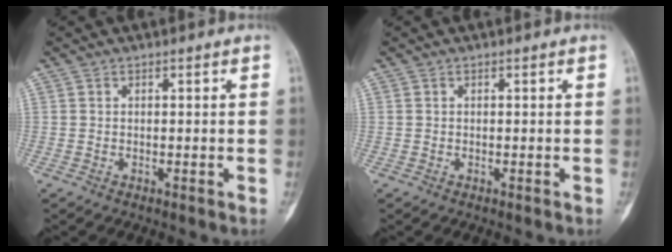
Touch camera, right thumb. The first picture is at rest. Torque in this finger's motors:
{"motor_torque": [0.08, 0.03, -0.03, 0.12, 0.04]}